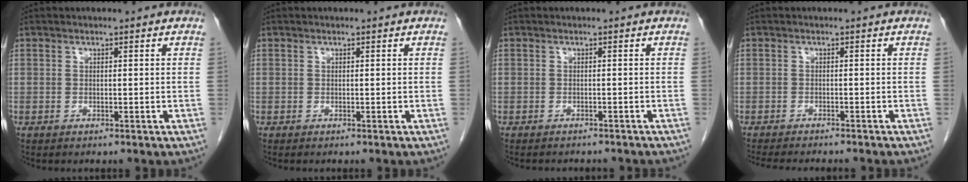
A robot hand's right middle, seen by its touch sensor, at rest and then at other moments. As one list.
[{"total": 0.0}, {"total": 6.5, "force": [-5.8, 1.7, 2.3], "torque": [-0.027, -0.003, -0.064]}, {"total": 10.3, "force": [-9.2, 1.3, 4.5], "torque": [-0.057, -0.017, -0.120]}]